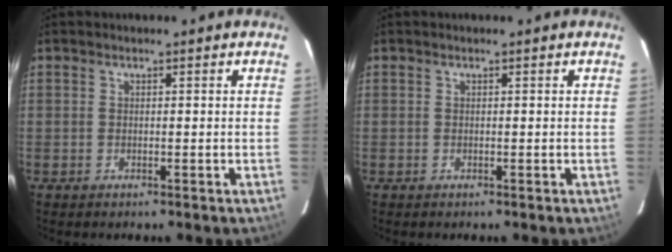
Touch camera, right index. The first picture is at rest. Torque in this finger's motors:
{"motor_torque": [0.00, 0.00, 0.00, 0.01]}